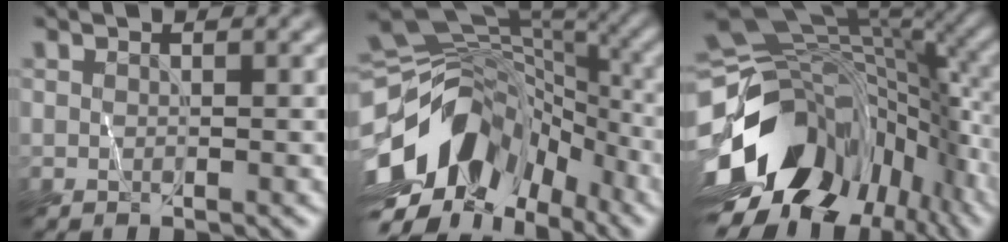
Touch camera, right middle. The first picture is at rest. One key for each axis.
{"total": 13.1, "fx": -5.2, "fy": 8.5, "fz": 8.4, "tx": -0.156, "ty": 0.012, "tz": -0.094}
{"total": 16.8, "fx": -5.4, "fy": 11.4, "fz": 11.2, "tx": -0.222, "ty": -0.019, "tz": -0.087}